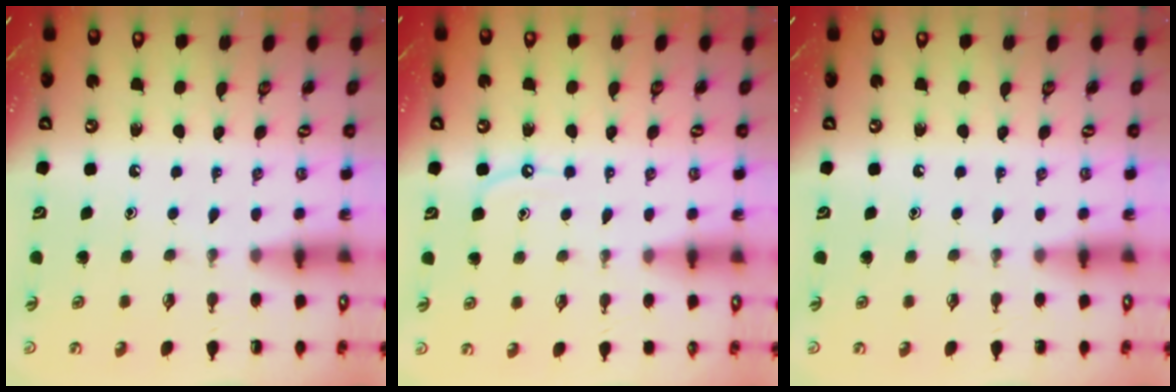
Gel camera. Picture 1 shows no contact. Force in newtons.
{"total": 5.4, "press": 5.4, "slide": 0.6}
{"total": 0.0}